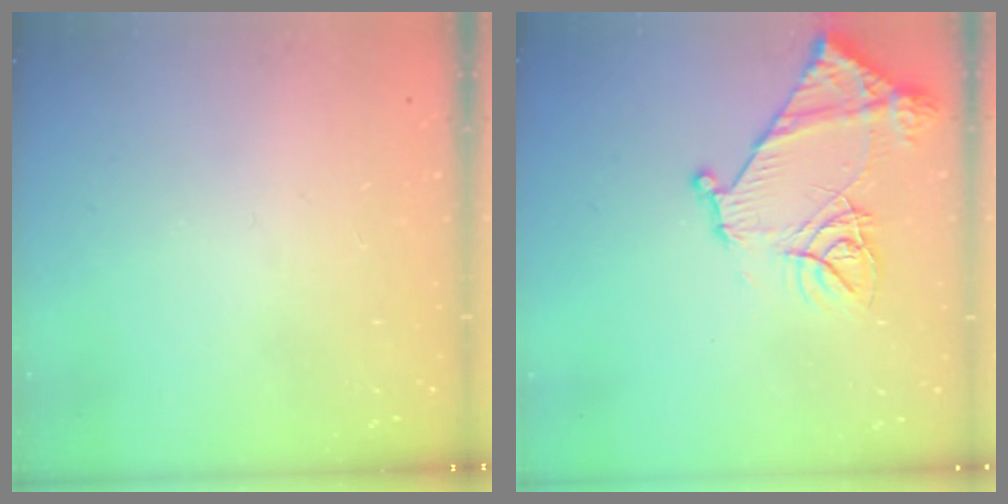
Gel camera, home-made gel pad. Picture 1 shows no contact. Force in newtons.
{"total": 14.8, "press": 14.7, "slide": 1.6}